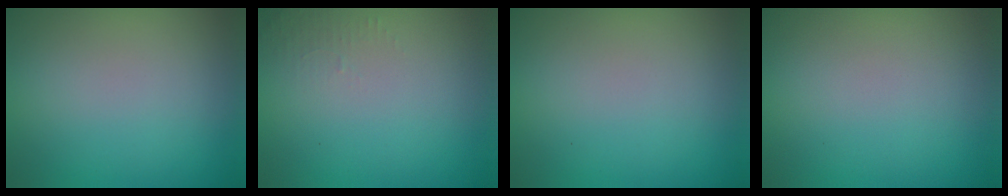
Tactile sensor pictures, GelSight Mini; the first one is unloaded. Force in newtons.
{"total": 1.0, "press": 0.9, "slide": 0.3}
{"total": 0.0}
{"total": 0.0}